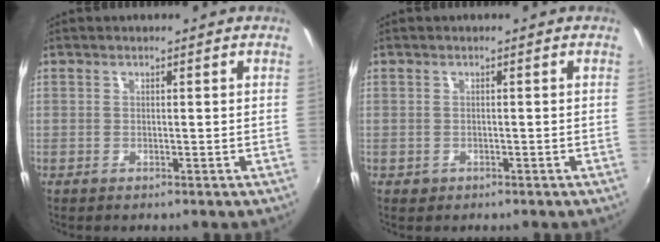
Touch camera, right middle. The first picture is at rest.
{"total": 1.2, "force": [-0.6, 1.0, 0.3], "torque": [-0.009, -0.004, -0.006]}